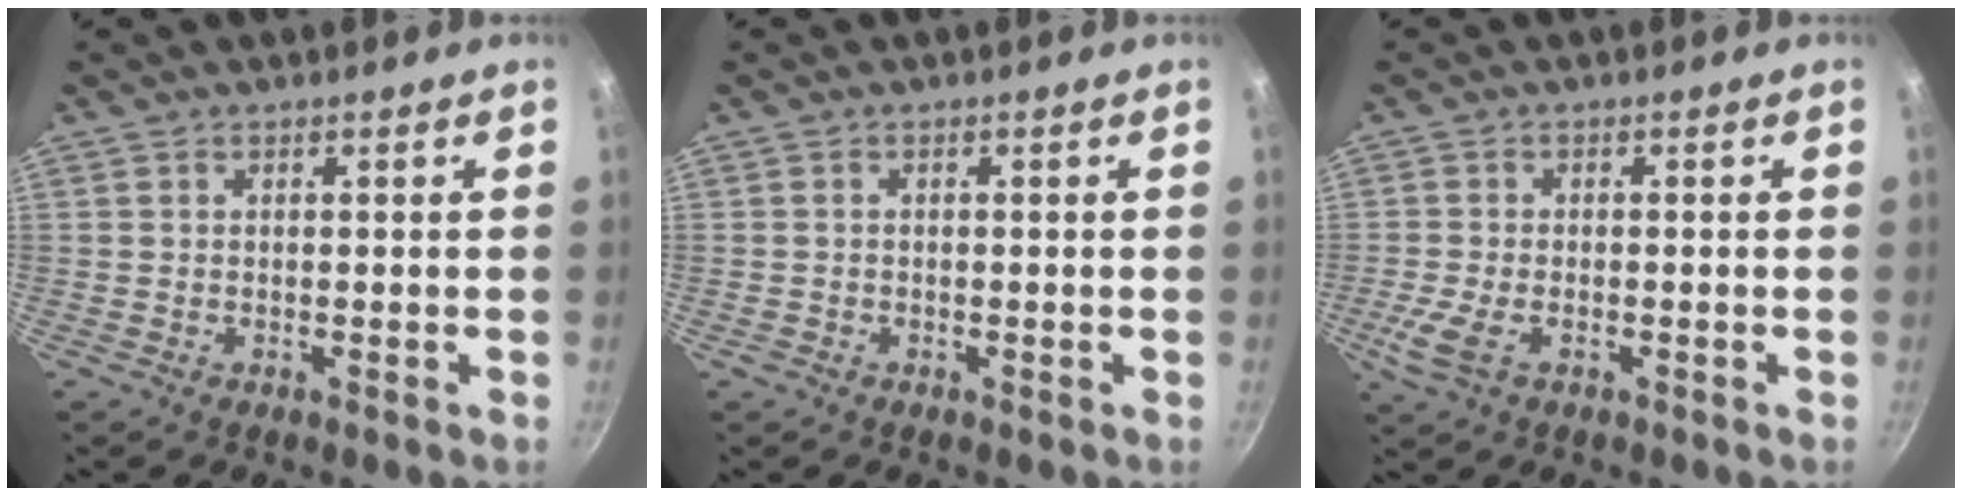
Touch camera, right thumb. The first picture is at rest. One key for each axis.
{"total": 0.7, "fx": -0.4, "fy": 0.6, "fz": 0.1, "tx": -0.001, "ty": 0.002, "tz": -0.005}
{"total": 5.2, "fx": -1.9, "fy": 2.7, "fz": 4.1, "tx": -0.096, "ty": -0.004, "tz": -0.040}